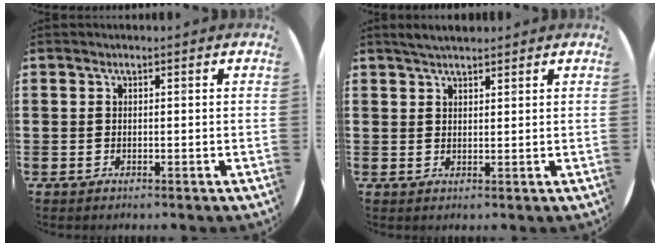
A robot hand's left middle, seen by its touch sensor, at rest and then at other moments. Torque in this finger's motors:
{"motor_torque": [0.38, -0.36, 0.00, 0.00]}